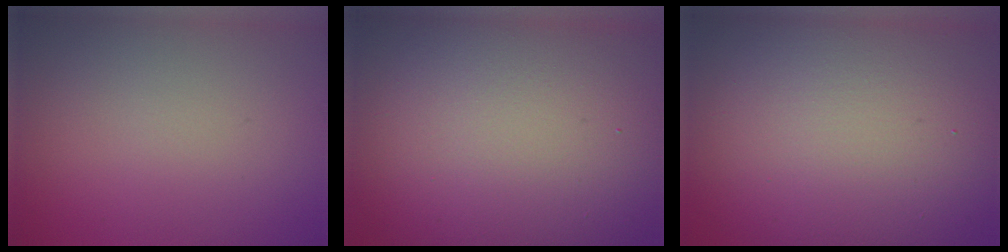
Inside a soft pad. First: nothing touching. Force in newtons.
{"total": 20.5, "press": 20.5, "slide": 1.4}
{"total": 16.7, "press": 16.6, "slide": 1.6}